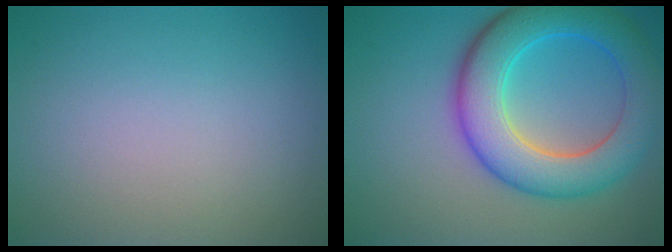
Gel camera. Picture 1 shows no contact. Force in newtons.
{"total": 8.7, "press": 8.7, "slide": 0.4}